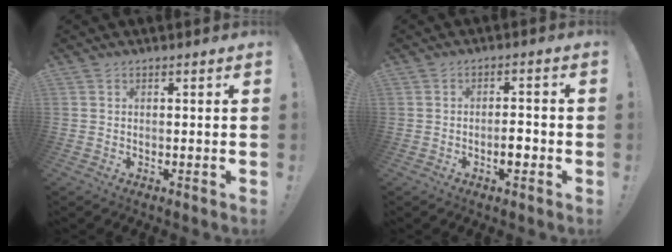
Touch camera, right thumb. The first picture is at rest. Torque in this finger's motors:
{"motor_torque": [0.54, 0.10, 0.15, -0.19, 0.00]}